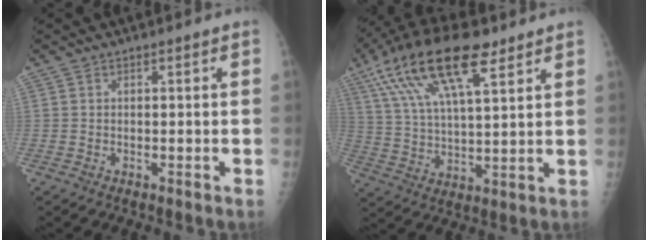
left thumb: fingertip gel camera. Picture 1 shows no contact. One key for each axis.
{"total": 18.6, "fx": 10.2, "fy": 6.5, "fz": 14.1, "tx": -0.261, "ty": -0.005, "tz": 0.187}